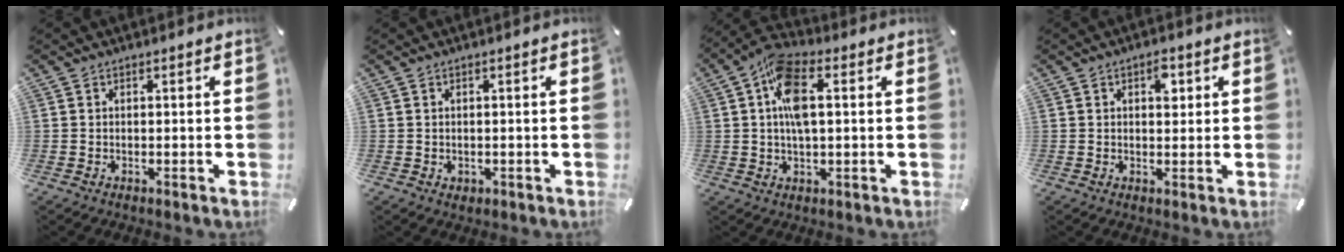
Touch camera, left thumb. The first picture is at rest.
{"total": 0.9, "force": [-0.1, 0.9, 0.2], "torque": [-0.004, 0.005, -0.005]}
{"total": 10.1, "force": [1.6, 4.6, 8.9], "torque": [-0.186, 0.005, 0.028]}
{"total": 3.6, "force": [1.3, 2.1, 2.7], "torque": [-0.025, -0.005, 0.014]}